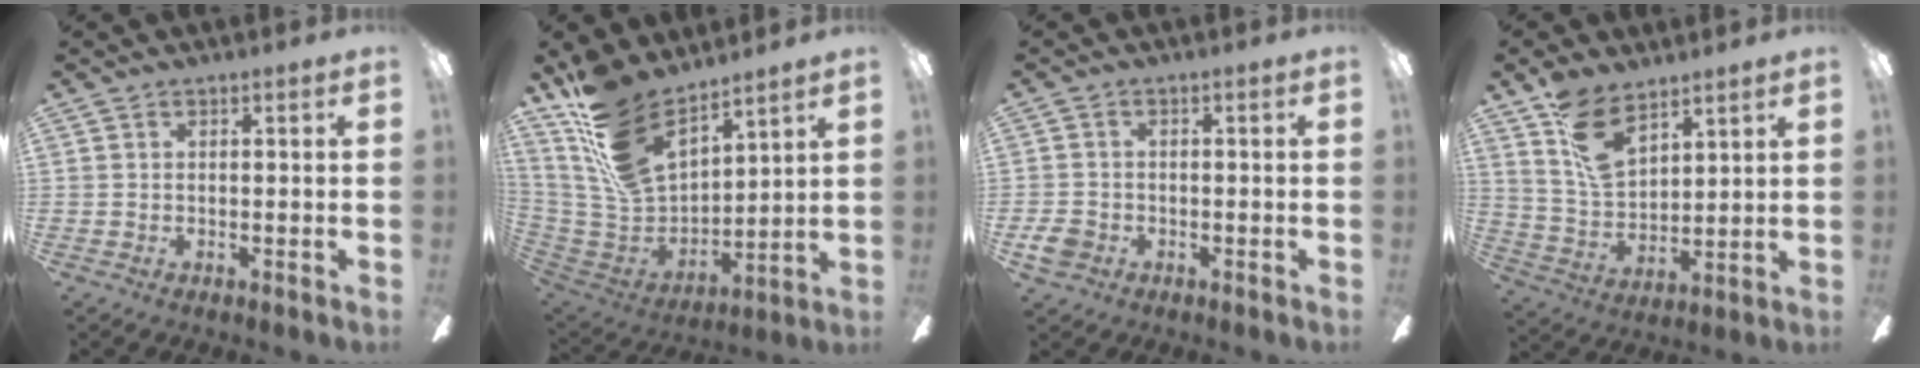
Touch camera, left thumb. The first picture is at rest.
{"total": 18.2, "force": [13.0, 8.4, 9.4], "torque": [-0.220, -0.083, 0.247]}
{"total": 4.0, "force": [-1.6, 3.0, 2.0], "torque": [-0.051, 0.005, -0.031]}
{"total": 11.9, "force": [7.9, 5.9, 6.6], "torque": [-0.125, -0.030, 0.150]}